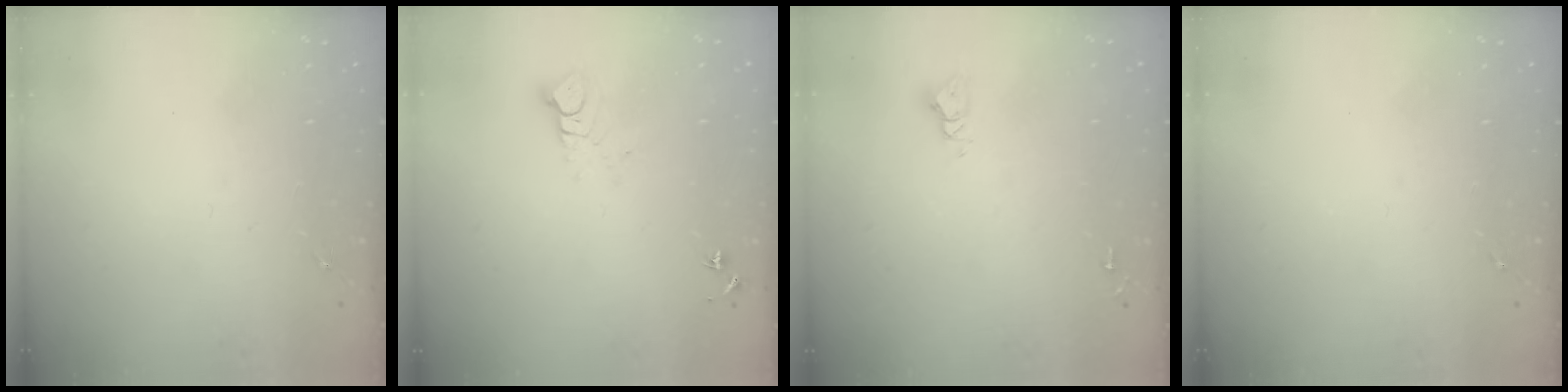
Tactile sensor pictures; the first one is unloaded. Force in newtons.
{"total": 6.3, "press": 6.3, "slide": 0.1}
{"total": 4.8, "press": 4.7, "slide": 0.4}
{"total": 0.0}